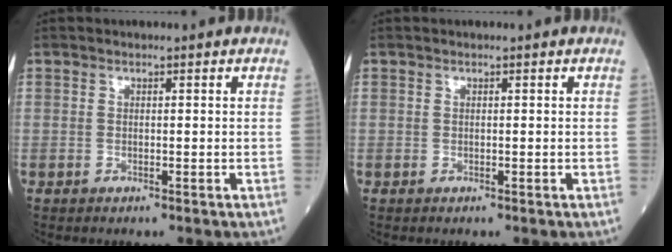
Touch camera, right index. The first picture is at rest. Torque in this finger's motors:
{"motor_torque": [0.00, 0.00, 0.00, 0.00]}